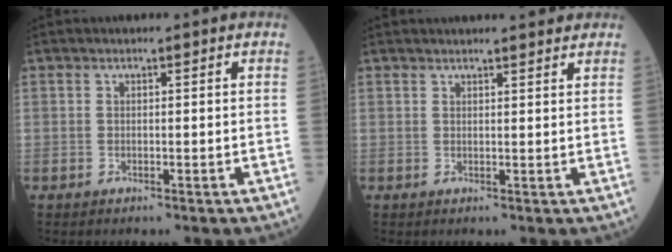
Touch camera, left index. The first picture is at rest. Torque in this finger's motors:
{"motor_torque": [0.44, -0.48, 0.12, 0.05]}